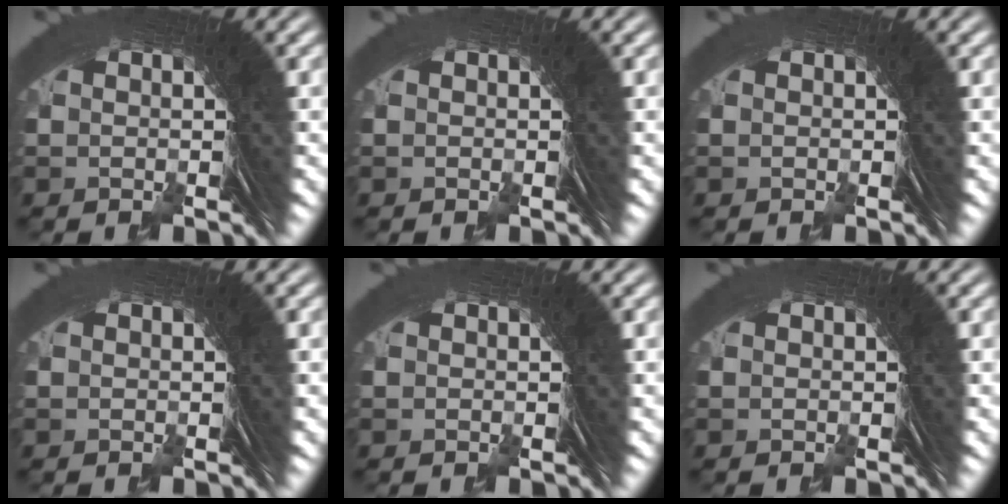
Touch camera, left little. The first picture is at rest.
{"total": 0.0}
{"total": 0.0}
{"total": 0.0}
{"total": 0.0}
{"total": 0.0}